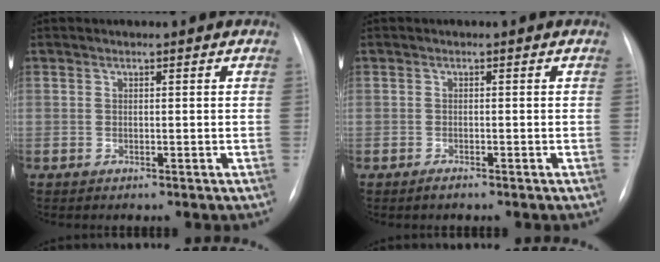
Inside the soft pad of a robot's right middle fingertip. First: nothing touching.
{"total": 0.7, "force": [-0.6, 0.0, 0.4], "torque": [-0.011, -0.002, -0.008]}